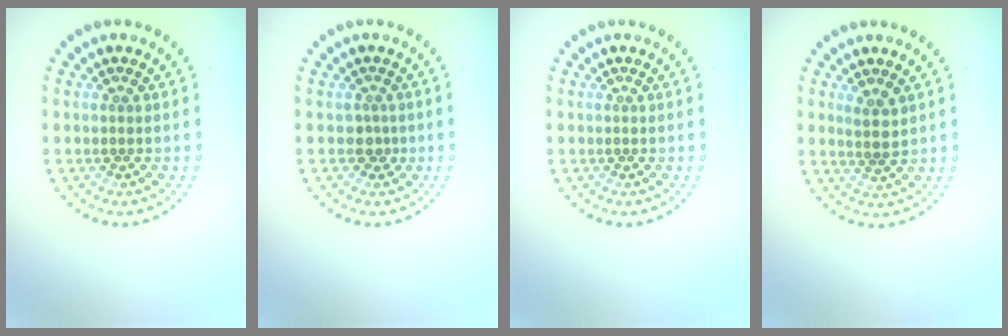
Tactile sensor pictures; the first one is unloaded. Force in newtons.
{"total": 1.2, "press": 1.0, "slide": 0.7}
{"total": 0.0}
{"total": 1.9, "press": 1.6, "slide": 1.0}